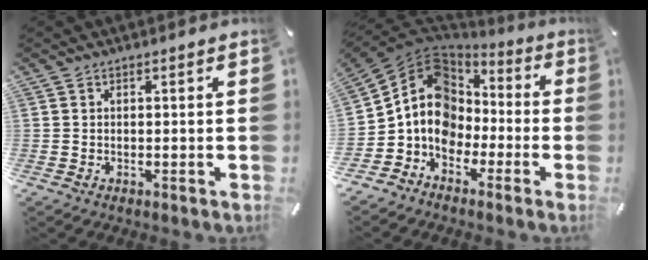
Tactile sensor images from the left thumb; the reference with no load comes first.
{"total": 12.7, "force": [-1.4, 11.3, 5.7], "torque": [-0.127, 0.008, -0.023]}